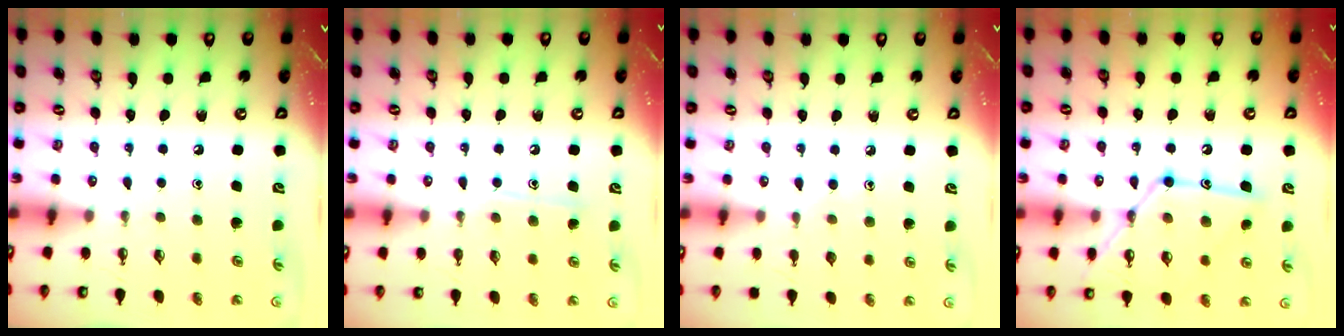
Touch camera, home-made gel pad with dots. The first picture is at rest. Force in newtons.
{"total": 7.4, "press": 7.3, "slide": 0.6}
{"total": 6.0, "press": 5.9, "slide": 0.7}
{"total": 15.8, "press": 15.7, "slide": 1.4}